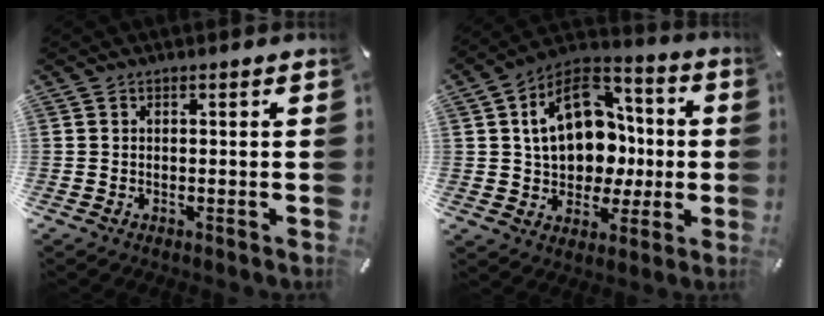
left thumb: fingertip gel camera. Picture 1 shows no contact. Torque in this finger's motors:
{"motor_torque": [2.50, 2.50, 0.41, -0.06, 0.57]}